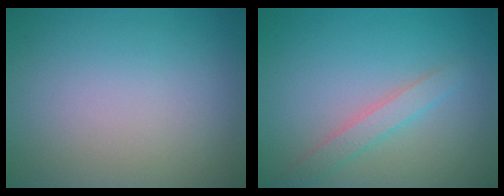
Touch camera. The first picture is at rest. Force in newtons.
{"total": 2.0, "press": 2.0, "slide": 0.1}